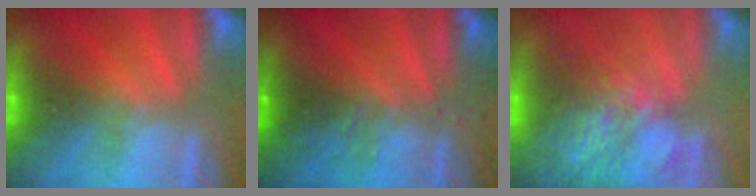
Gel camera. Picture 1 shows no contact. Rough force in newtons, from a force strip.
{"total": 2.5}
{"total": 11.1}